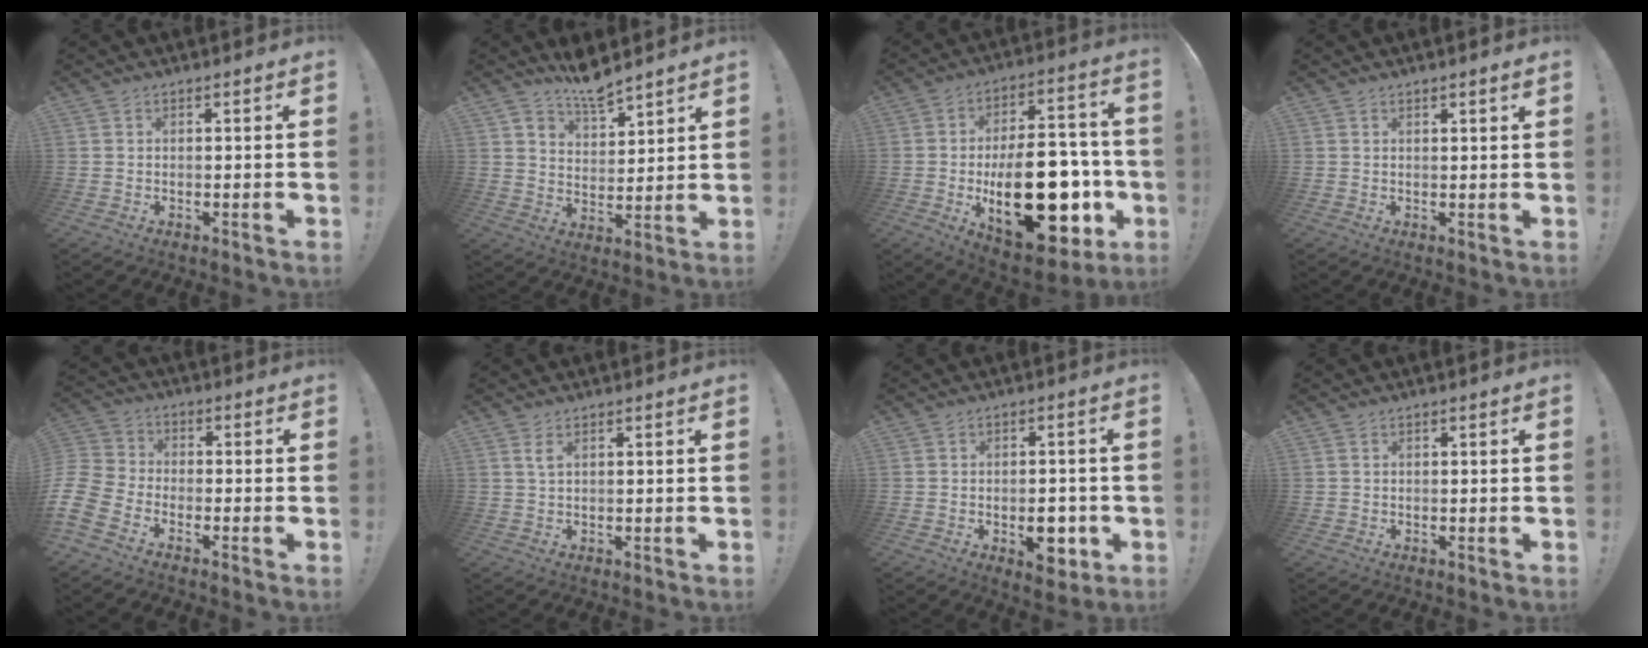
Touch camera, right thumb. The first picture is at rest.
{"total": 8.3, "force": [7.1, 3.2, 2.6], "torque": [-0.046, -0.050, 0.133]}
{"total": 28.7, "force": [-5.8, 14.8, 23.8], "torque": [-0.379, 0.033, -0.071]}
{"total": 1.2, "force": [0.9, 0.0, 0.8], "torque": [-0.010, -0.002, 0.015]}
{"total": 9.6, "force": [-6.3, 6.0, 4.1], "torque": [-0.106, 0.033, -0.118]}
{"total": 1.8, "force": [0.8, 0.4, 1.6], "torque": [-0.028, -0.001, 0.012]}
{"total": 8.1, "force": [-2.8, 5.0, 5.7], "torque": [-0.066, 0.015, -0.037]}
{"total": 0.6, "force": [-0.1, 0.6, 0.0], "torque": [0.000, 0.002, -0.002]}